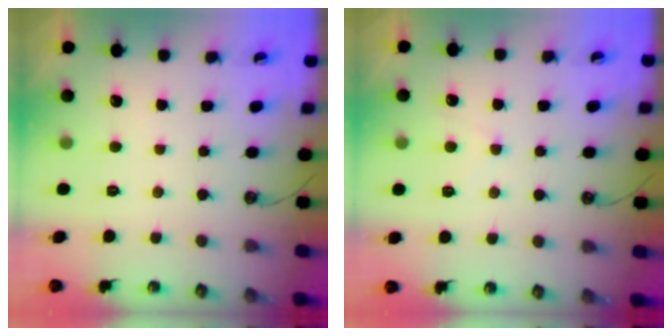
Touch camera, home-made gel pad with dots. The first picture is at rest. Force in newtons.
{"total": 2.2, "press": 2.1, "slide": 0.4}